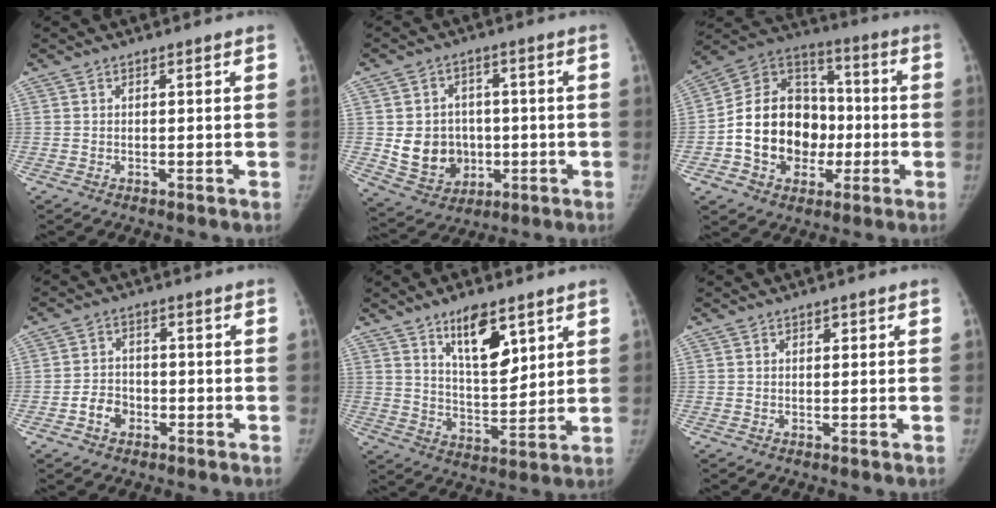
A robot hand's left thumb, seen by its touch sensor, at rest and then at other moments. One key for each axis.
{"total": 10.9, "fx": -0.9, "fy": 9.5, "fz": 5.1, "tx": -0.047, "ty": 0.002, "tz": 0.000}
{"total": 19.3, "fx": -3.0, "fy": 15.2, "fz": 11.4, "tx": -0.151, "ty": 0.041, "tz": -0.046}
{"total": 4.7, "fx": -2.1, "fy": 3.7, "fz": 2.0, "tx": -0.020, "ty": 0.022, "tz": -0.039}
{"total": 9.5, "fx": 5.1, "fy": 3.6, "fz": 7.3, "tx": -0.103, "ty": -0.034, "tz": 0.090}
{"total": 0.9, "fx": 0.4, "fy": 0.6, "fz": 0.5, "tx": -0.002, "ty": 0.001, "tz": 0.004}